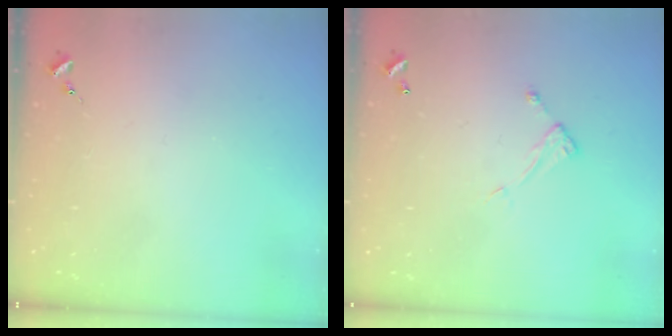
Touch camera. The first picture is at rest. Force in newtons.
{"total": 5.0, "press": 5.0, "slide": 0.4}